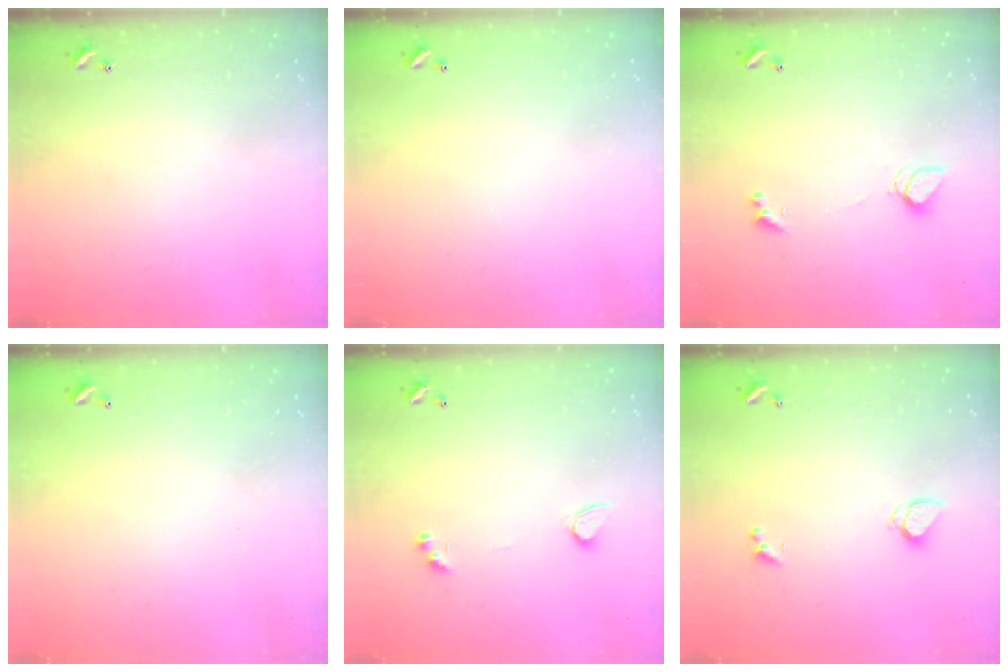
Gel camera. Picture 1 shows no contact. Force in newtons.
{"total": 2.8, "press": 2.8, "slide": 0.1}
{"total": 2.0, "press": 1.9, "slide": 0.5}
{"total": 2.9, "press": 2.9, "slide": 0.1}
{"total": 3.3, "press": 2.8, "slide": 1.7}
{"total": 1.9, "press": 1.8, "slide": 0.4}